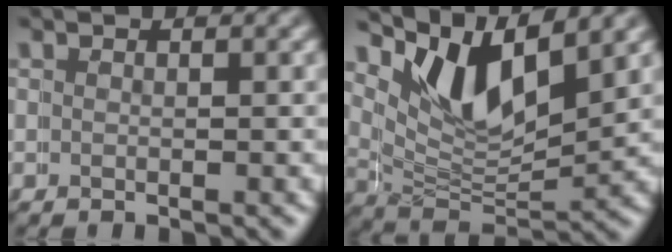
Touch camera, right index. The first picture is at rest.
{"total": 7.8, "force": [4.8, 3.8, 4.8], "torque": [-0.100, 0.002, 0.078]}